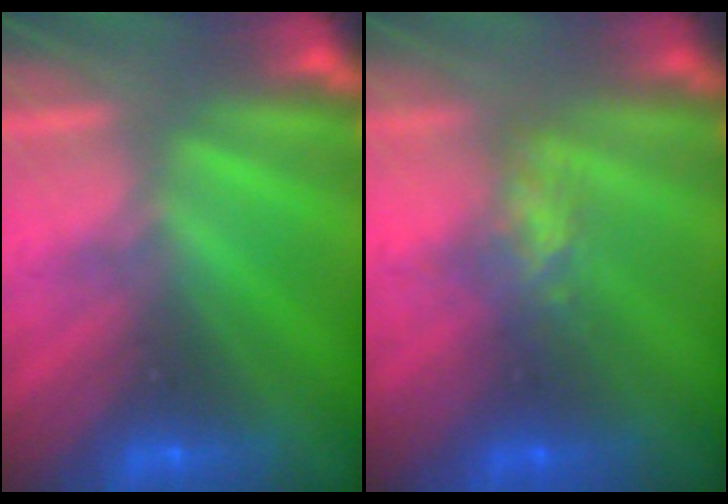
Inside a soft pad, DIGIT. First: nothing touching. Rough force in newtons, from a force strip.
{"total": 4.6}